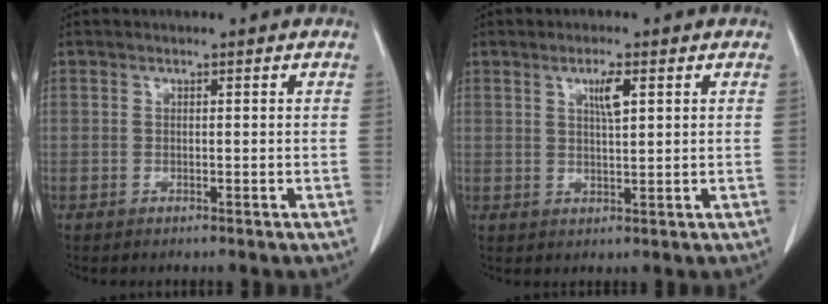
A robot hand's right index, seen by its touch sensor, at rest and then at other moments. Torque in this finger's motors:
{"motor_torque": [0.16, 0.02, 0.03, 0.02]}